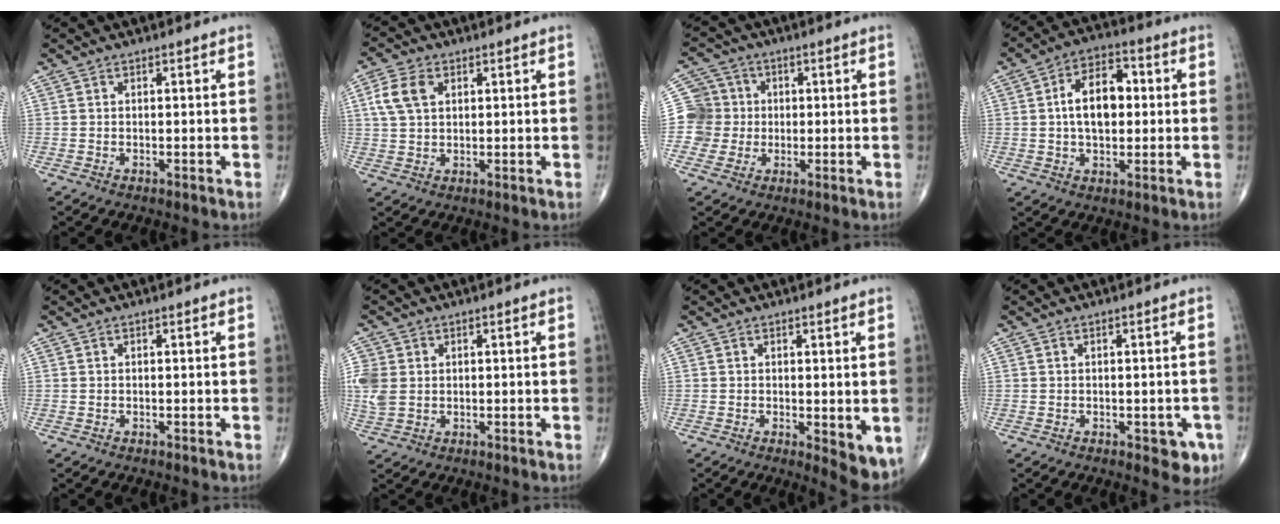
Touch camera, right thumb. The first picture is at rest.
{"total": 6.3, "force": [2.1, 4.1, 4.3], "torque": [-0.088, 0.007, 0.040]}
{"total": 7.6, "force": [-0.1, 7.6, 0.3], "torque": [0.025, 0.018, -0.007]}
{"total": 11.1, "force": [0.9, 6.8, 8.8], "torque": [-0.130, 0.020, 0.011]}
{"total": 0.0}
{"total": 5.7, "force": [0.6, 4.6, 3.3], "torque": [-0.079, 0.004, 0.017]}
{"total": 5.9, "force": [-0.8, 2.2, 5.5], "torque": [-0.064, -0.016, -0.007]}
{"total": 4.2, "force": [-1.6, 2.2, 3.3], "torque": [-0.012, -0.001, -0.016]}